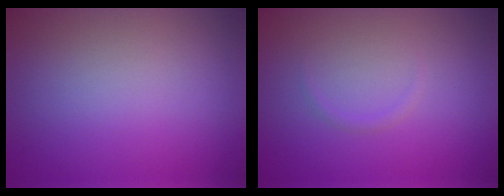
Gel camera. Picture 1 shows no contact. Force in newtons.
{"total": 0.5, "press": 0.5, "slide": 0.0}